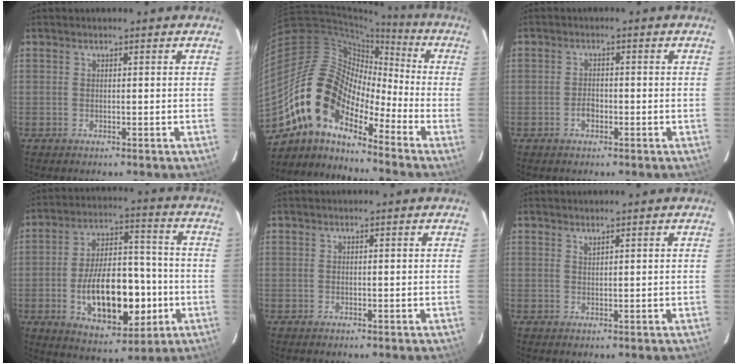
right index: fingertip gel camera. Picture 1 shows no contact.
{"total": 14.5, "force": [-9.8, 6.7, 8.4], "torque": [-0.137, 0.008, -0.203]}
{"total": 2.2, "force": [-1.1, 1.5, 1.2], "torque": [-0.023, 0.004, -0.020]}
{"total": 18.8, "force": [-4.7, 9.7, 15.4], "torque": [-0.277, 0.013, -0.054]}
{"total": 0.0}
{"total": 0.8, "force": [0.7, 0.0, 0.3], "torque": [-0.003, 0.000, 0.013]}